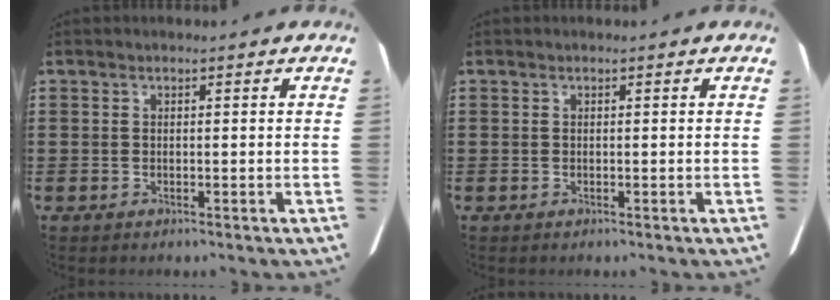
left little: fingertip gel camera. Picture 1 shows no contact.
{"total": 0.0}